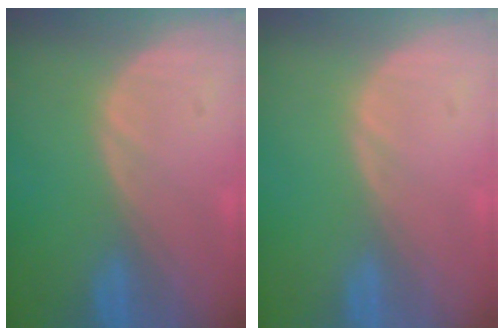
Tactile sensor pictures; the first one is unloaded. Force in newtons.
{"total": 0.0}